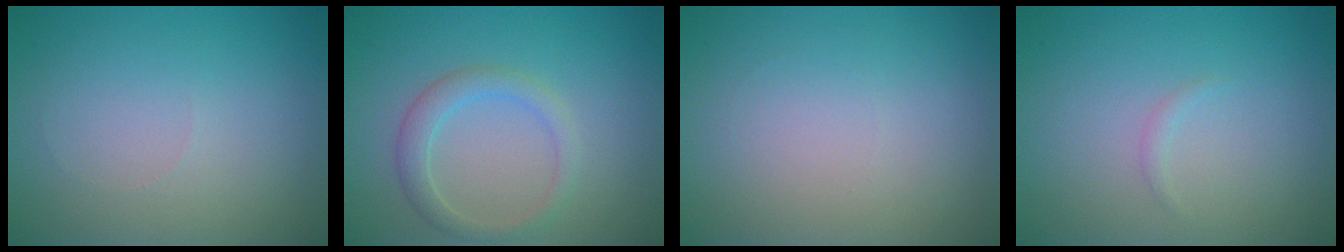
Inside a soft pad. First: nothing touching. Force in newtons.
{"total": 2.4, "press": 2.4, "slide": 0.1}
{"total": 0.0}
{"total": 0.6, "press": 0.6, "slide": 0.1}